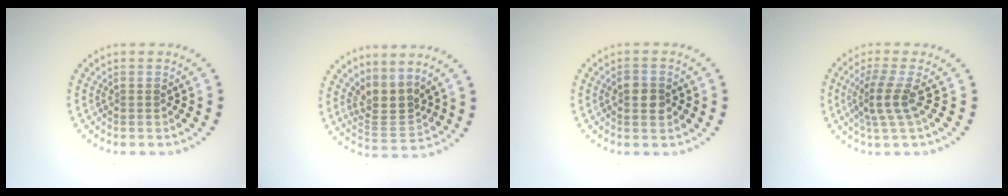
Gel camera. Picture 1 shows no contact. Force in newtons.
{"total": 3.0, "press": 2.1, "slide": 2.1}
{"total": 2.4, "press": 2.4, "slide": 0.1}
{"total": 2.8, "press": 1.9, "slide": 2.1}